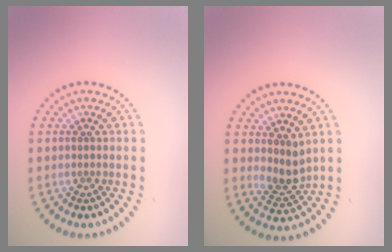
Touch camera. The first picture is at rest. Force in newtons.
{"total": 2.6, "press": 2.0, "slide": 1.6}